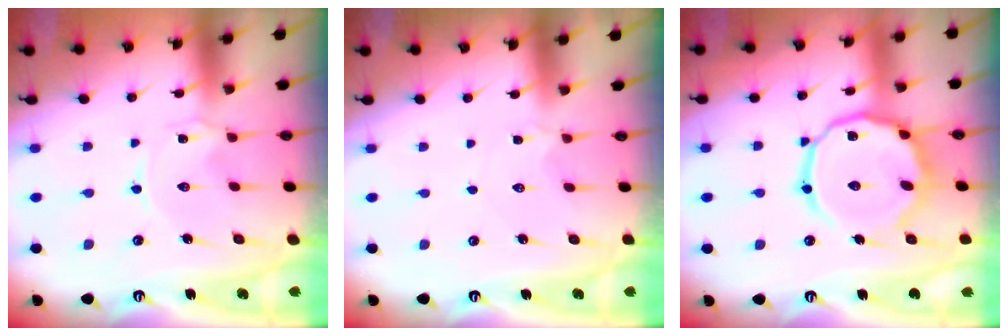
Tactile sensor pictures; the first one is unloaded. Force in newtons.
{"total": 2.6, "press": 2.5, "slide": 0.4}
{"total": 17.1, "press": 17.0, "slide": 1.3}